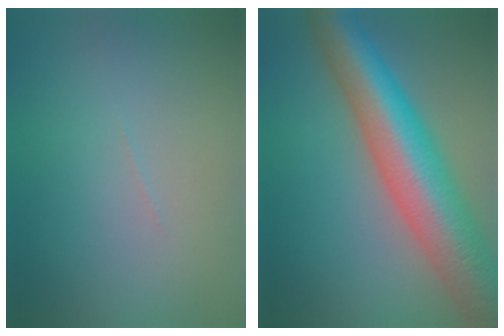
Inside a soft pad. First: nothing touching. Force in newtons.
{"total": 12.8, "press": 12.8, "slide": 0.2}